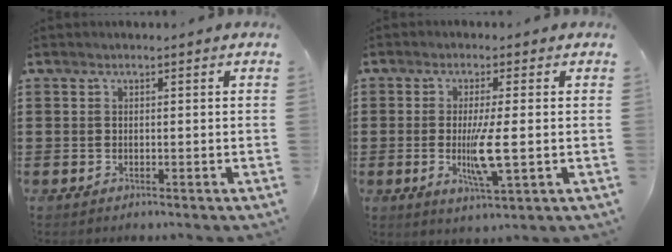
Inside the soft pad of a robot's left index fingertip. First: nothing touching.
{"total": 6.5, "force": [-0.8, 0.7, 6.4], "torque": [-0.124, -0.015, -0.018]}